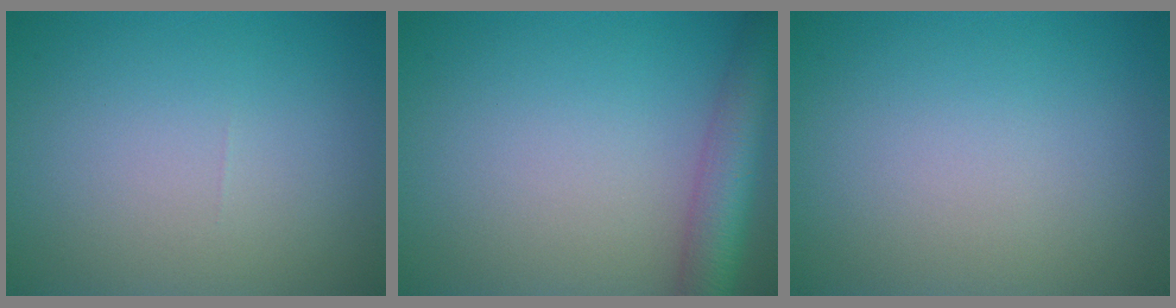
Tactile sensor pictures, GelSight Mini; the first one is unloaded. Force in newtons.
{"total": 5.3, "press": 5.3, "slide": 0.3}
{"total": 0.0}